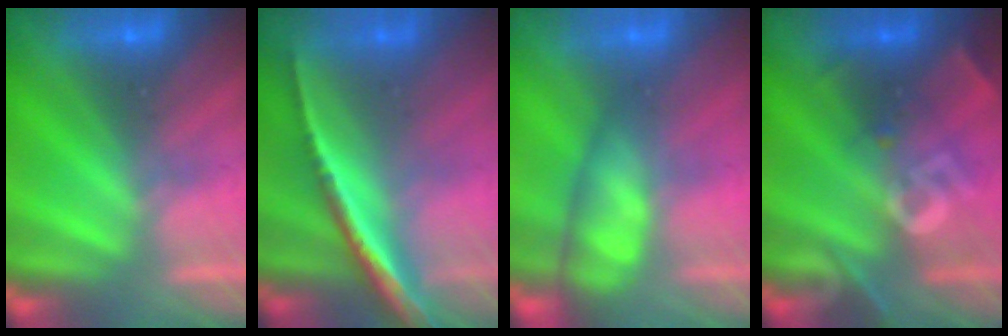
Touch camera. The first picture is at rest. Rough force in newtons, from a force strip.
{"total": 1.8}
{"total": 5.0}
{"total": 2.5}